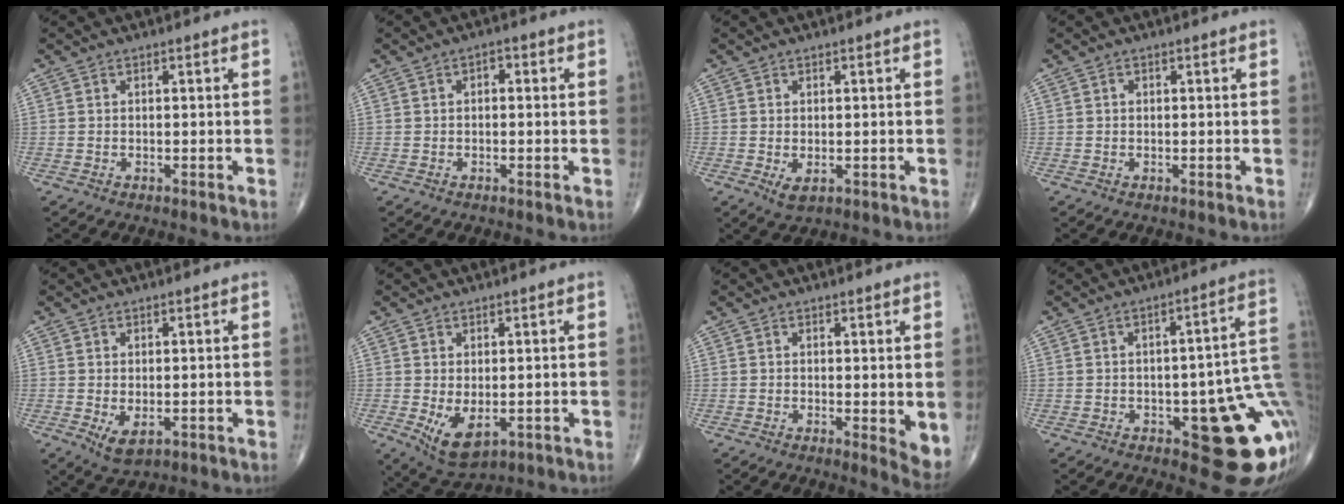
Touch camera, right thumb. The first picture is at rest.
{"total": 1.6, "force": [0.2, 1.0, 1.2], "torque": [-0.008, 0.005, -0.004]}
{"total": 2.5, "force": [-0.6, 1.3, 2.0], "torque": [-0.033, -0.004, -0.003]}
{"total": 0.6, "force": [0.1, 0.5, 0.3], "torque": [-0.002, 0.001, 0.000]}
{"total": 3.9, "force": [-0.9, 2.1, 3.2], "torque": [-0.050, -0.009, -0.005]}
{"total": 6.8, "force": [-1.3, 3.7, 5.5], "torque": [-0.089, -0.013, -0.006]}
{"total": 4.8, "force": [0.1, 1.5, 4.6], "torque": [-0.058, -0.015, 0.001]}
{"total": 17.8, "force": [-3.7, 6.3, 16.2], "torque": [-0.141, 0.024, -0.029]}